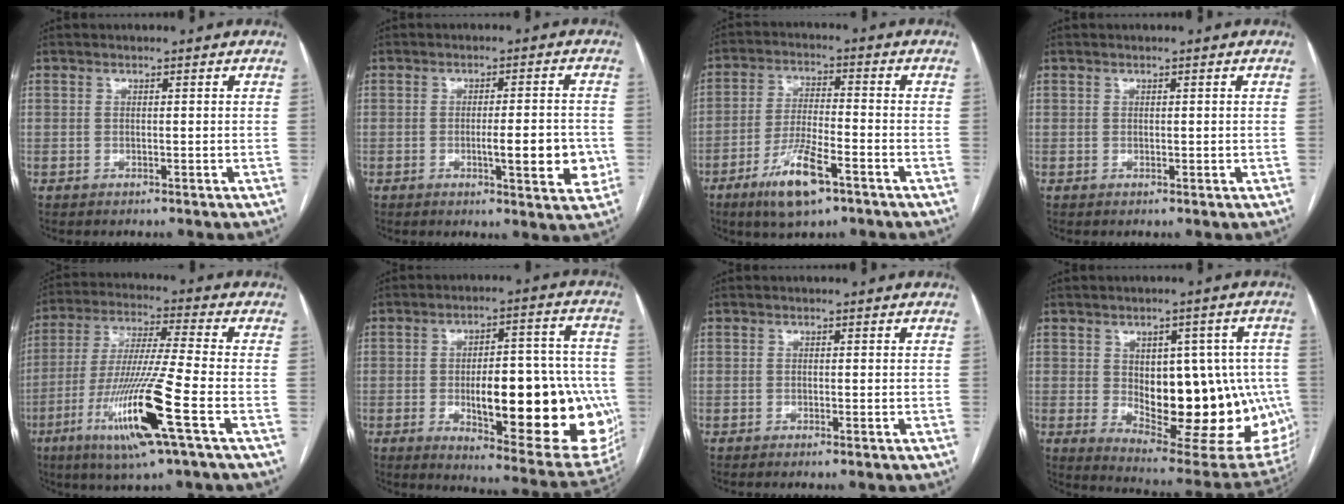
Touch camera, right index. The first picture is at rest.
{"total": 7.8, "force": [-1.7, 1.5, 7.5], "torque": [-0.098, -0.003, -0.019]}
{"total": 9.8, "force": [-5.7, 2.0, 7.8], "torque": [-0.154, -0.013, -0.100]}
{"total": 0.6, "force": [0.2, 0.4, 0.4], "torque": [-0.007, -0.002, 0.004]}
{"total": 16.0, "force": [-6.3, -0.6, 14.7], "torque": [-0.302, -0.025, -0.119]}
{"total": 24.7, "force": [-4.6, 7.9, 22.9], "torque": [-0.243, 0.016, -0.037]}
{"total": 0.7, "force": [-0.5, -0.1, 0.5], "torque": [-0.012, 0.000, -0.006]}
{"total": 22.6, "force": [-1.8, 10.0, 20.2], "torque": [-0.216, 0.009, 0.006]}